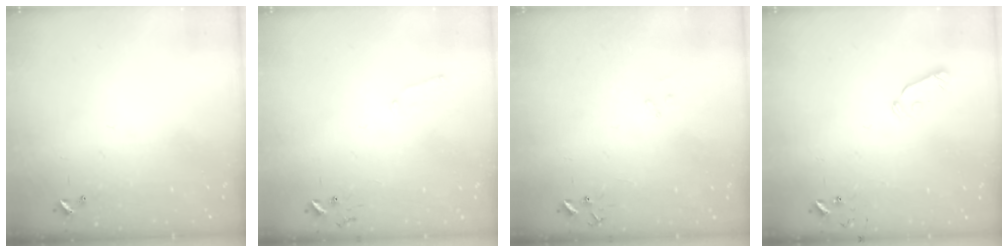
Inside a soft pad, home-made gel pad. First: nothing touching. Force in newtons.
{"total": 5.1, "press": 5.0, "slide": 0.6}
{"total": 7.8, "press": 7.8, "slide": 0.7}
{"total": 5.9, "press": 5.9, "slide": 0.5}